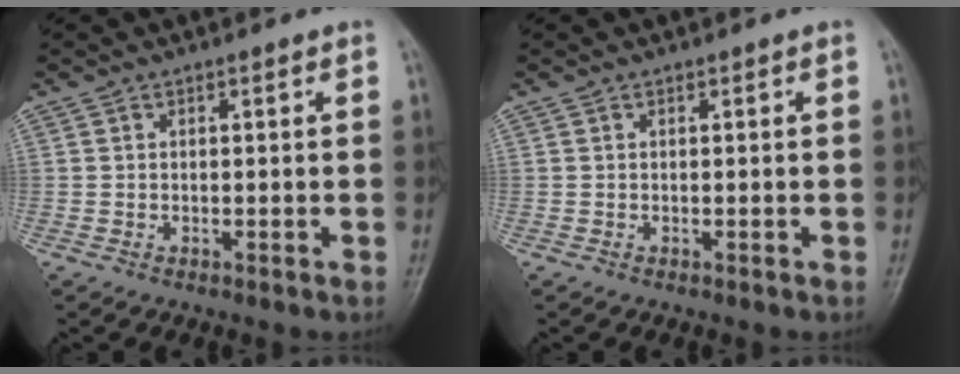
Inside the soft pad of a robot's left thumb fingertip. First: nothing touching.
{"total": 0.0}